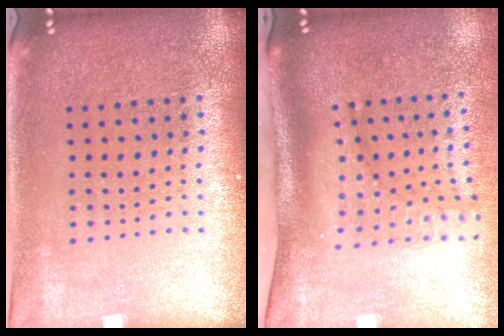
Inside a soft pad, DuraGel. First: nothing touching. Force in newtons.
{"total": 2.1, "press": 1.5, "slide": 1.5}